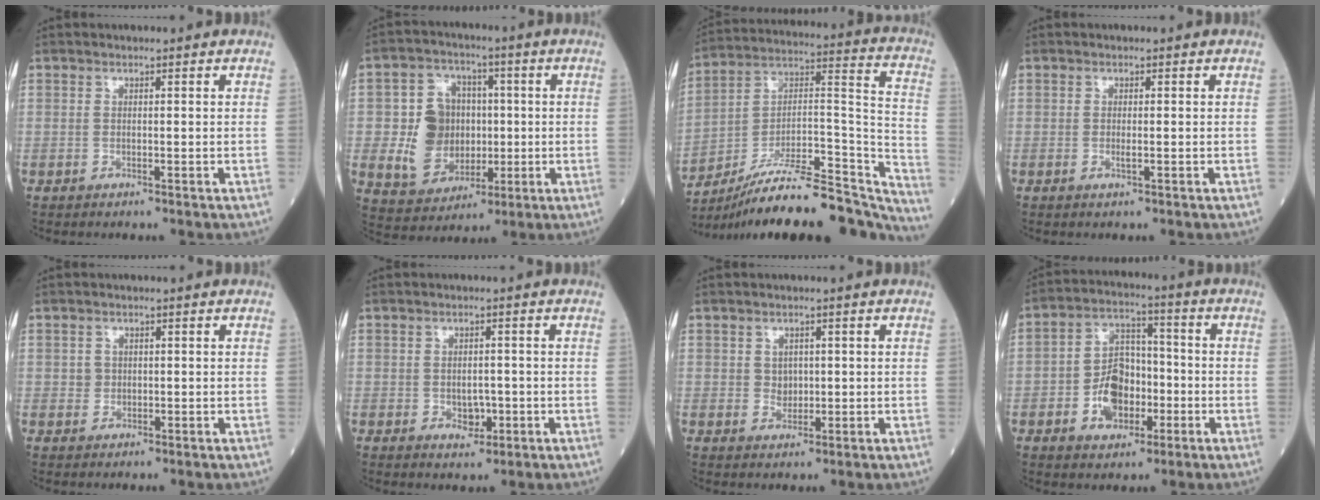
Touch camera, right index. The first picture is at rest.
{"total": 10.5, "force": [-0.3, 8.9, 5.6], "torque": [-0.121, 0.025, 0.009]}
{"total": 27.0, "force": [-23.4, 5.5, 12.2], "torque": [-0.134, 0.035, -0.353]}
{"total": 0.7, "force": [-0.2, 0.1, 0.6], "torque": [-0.017, -0.002, -0.003]}
{"total": 1.2, "force": [0.0, 1.2, 0.1], "torque": [0.000, 0.002, 0.001]}
{"total": 2.7, "force": [-0.9, 1.8, 1.9], "torque": [-0.024, 0.003, -0.006]}
{"total": 1.9, "force": [0.2, 1.7, 0.9], "torque": [-0.012, 0.000, 0.006]}
{"total": 8.9, "force": [-2.9, 5.8, 6.0], "torque": [-0.119, 0.020, -0.048]}